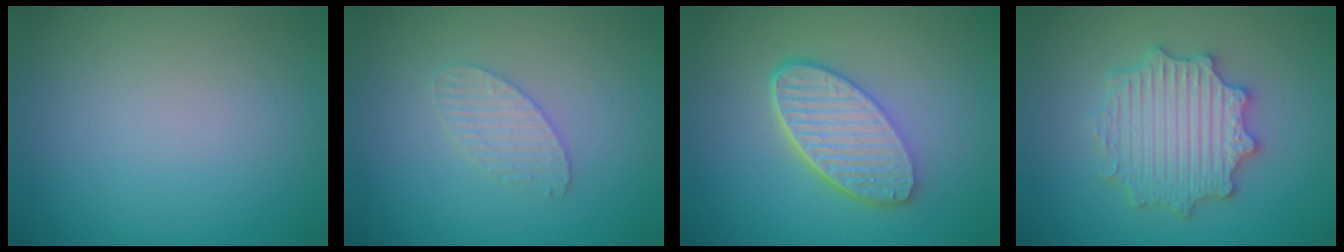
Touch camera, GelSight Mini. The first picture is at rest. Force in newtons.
{"total": 2.0, "press": 2.0, "slide": 0.1}
{"total": 6.1, "press": 4.5, "slide": 4.1}
{"total": 5.5, "press": 5.4, "slide": 1.0}